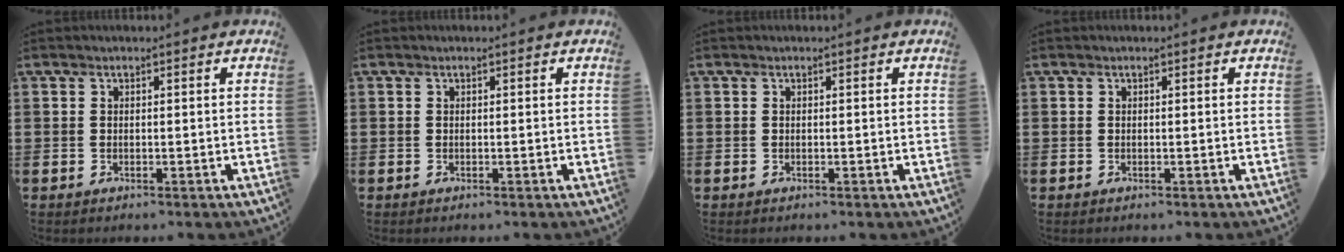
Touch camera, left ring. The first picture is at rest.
{"total": 0.0}
{"total": 0.0}
{"total": 0.0}